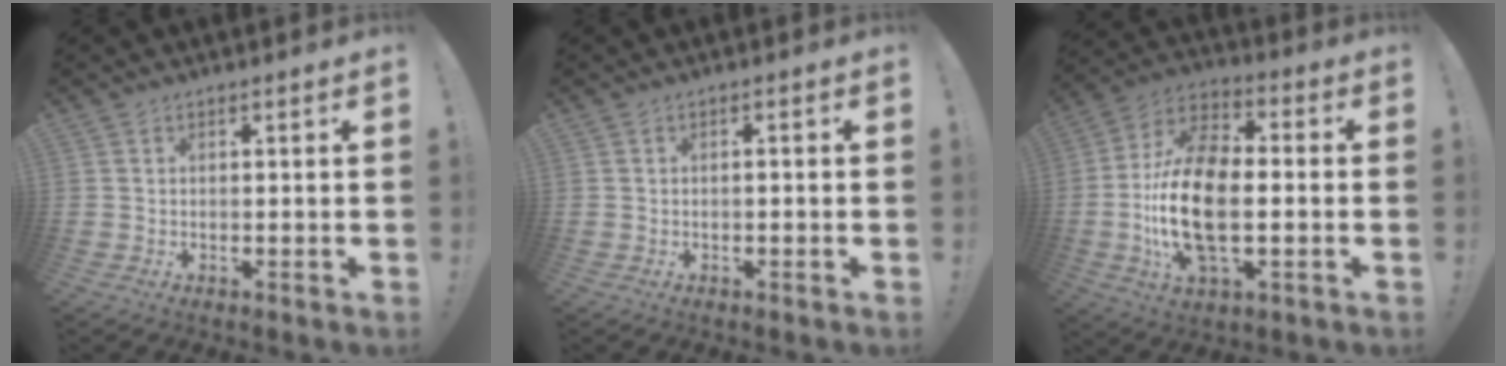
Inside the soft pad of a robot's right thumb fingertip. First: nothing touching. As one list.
[{"total": 1.0, "force": [-0.8, -0.2, 0.5], "torque": [-0.008, -0.001, -0.015]}, {"total": 20.2, "force": [-2.6, 10.7, 16.9], "torque": [-0.335, 0.006, -0.042]}]